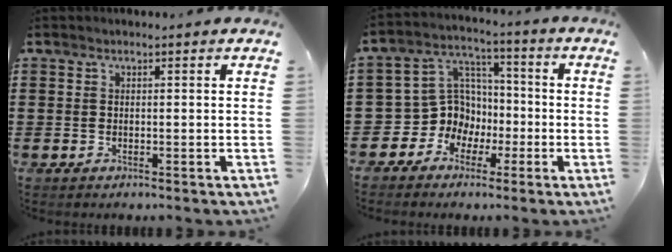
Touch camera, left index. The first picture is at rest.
{"total": 8.4, "force": [-1.9, 7.9, 1.8], "torque": [-0.078, 0.003, -0.035]}